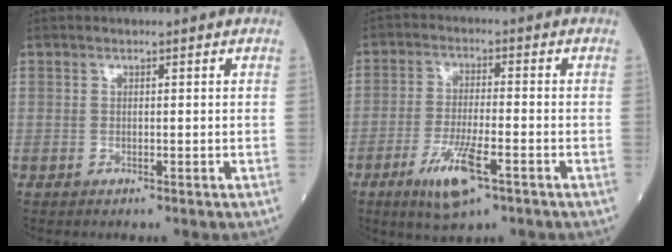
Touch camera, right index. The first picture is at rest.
{"total": 8.5, "force": [-4.3, 1.6, 7.1], "torque": [-0.139, -0.016, -0.073]}